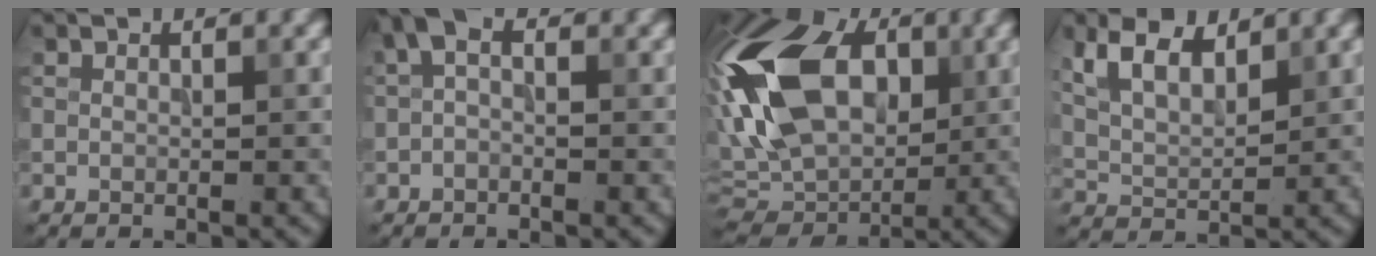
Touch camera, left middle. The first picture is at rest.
{"total": 1.9, "force": [-0.1, 1.0, 1.6], "torque": [-0.033, 0.008, -0.010]}
{"total": 14.4, "force": [2.1, 9.4, 10.7], "torque": [-0.221, 0.028, 0.016]}
{"total": 5.3, "force": [3.2, 2.5, 3.5], "torque": [-0.078, 0.010, 0.057]}